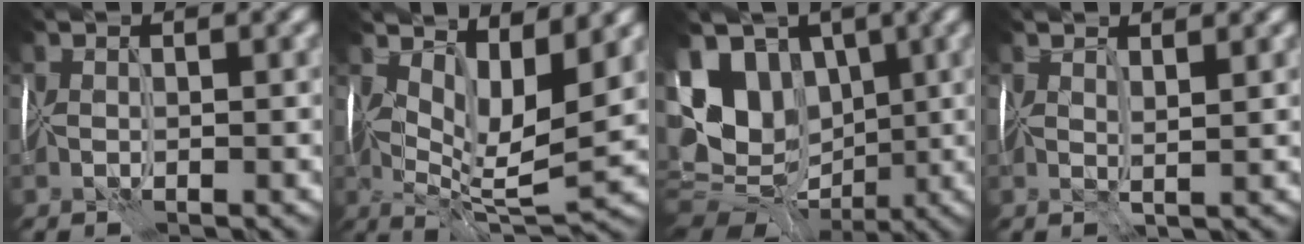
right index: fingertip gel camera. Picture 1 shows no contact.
{"total": 6.8, "force": [2.4, 2.5, 5.8], "torque": [-0.110, -0.013, 0.047]}
{"total": 13.0, "force": [1.9, 9.3, 8.8], "torque": [-0.170, 0.006, 0.033]}
{"total": 1.4, "force": [1.2, -0.3, 0.7], "torque": [-0.012, 0.001, 0.020]}